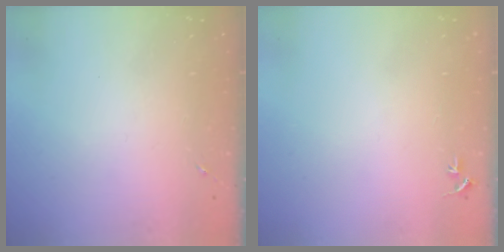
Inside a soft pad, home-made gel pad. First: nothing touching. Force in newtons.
{"total": 3.1, "press": 3.1, "slide": 0.4}